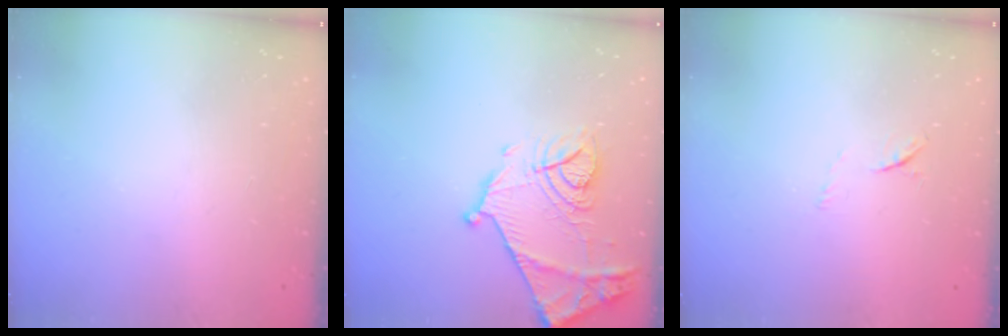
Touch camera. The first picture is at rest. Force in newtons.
{"total": 16.5, "press": 16.4, "slide": 1.4}
{"total": 4.2, "press": 4.0, "slide": 1.4}